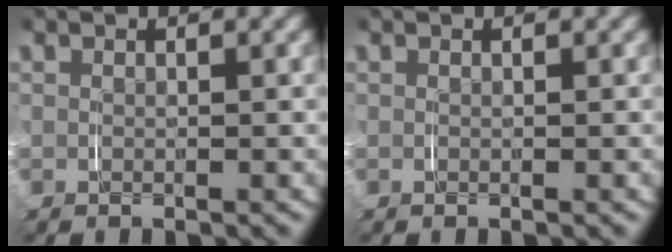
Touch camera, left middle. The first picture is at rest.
{"total": 0.0}